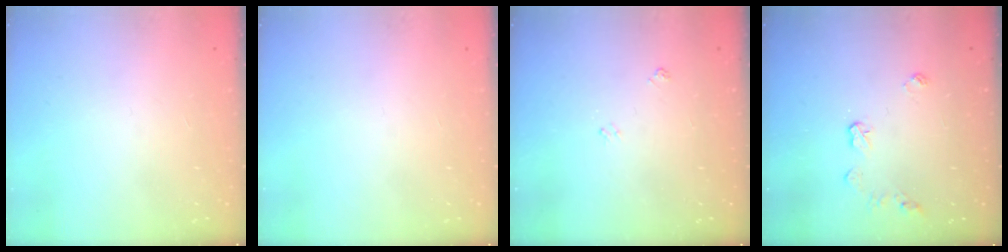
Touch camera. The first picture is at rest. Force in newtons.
{"total": 0.0}
{"total": 3.7, "press": 3.7, "slide": 0.6}
{"total": 6.1, "press": 6.0, "slide": 0.6}